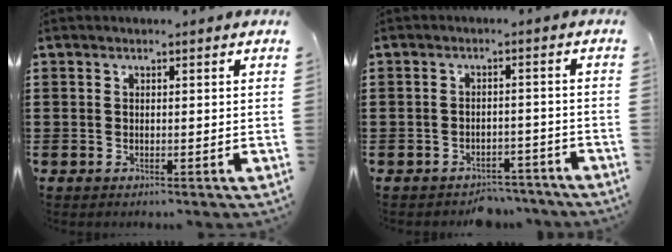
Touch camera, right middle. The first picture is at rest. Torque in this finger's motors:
{"motor_torque": [-0.14, -0.18, -0.16, -0.21]}